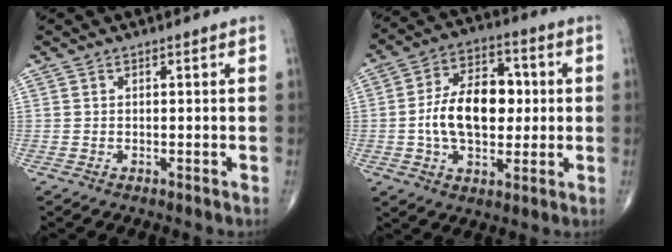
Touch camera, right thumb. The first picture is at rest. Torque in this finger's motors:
{"motor_torque": [1.83, 1.89, 1.61, -0.03, 0.15]}